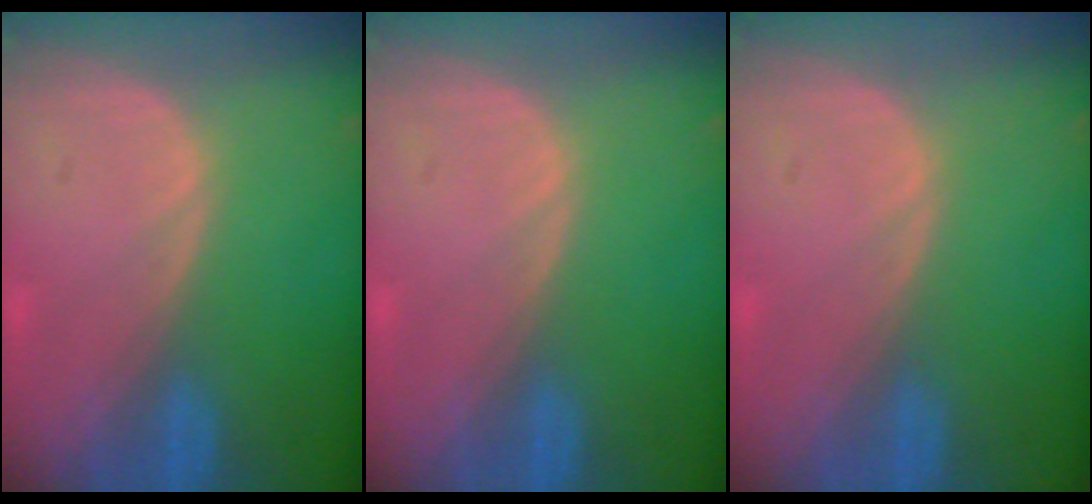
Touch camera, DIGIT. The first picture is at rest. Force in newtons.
{"total": 0.0}
{"total": 0.0}